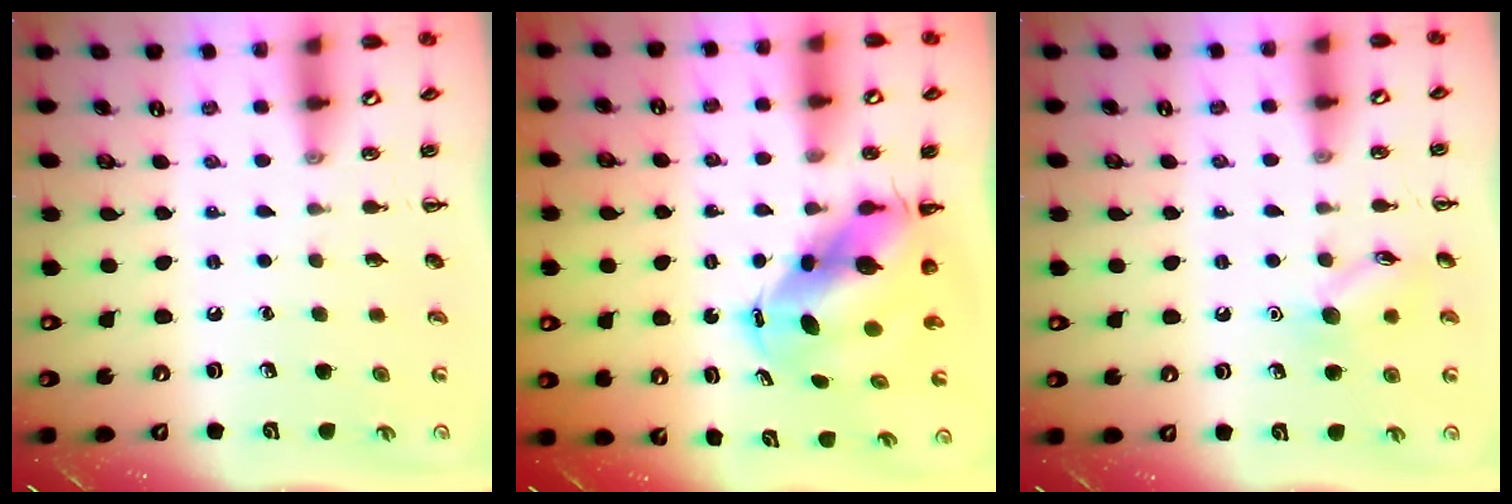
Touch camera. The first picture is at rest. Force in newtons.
{"total": 9.2, "press": 8.9, "slide": 2.3}
{"total": 8.9, "press": 8.9, "slide": 0.5}